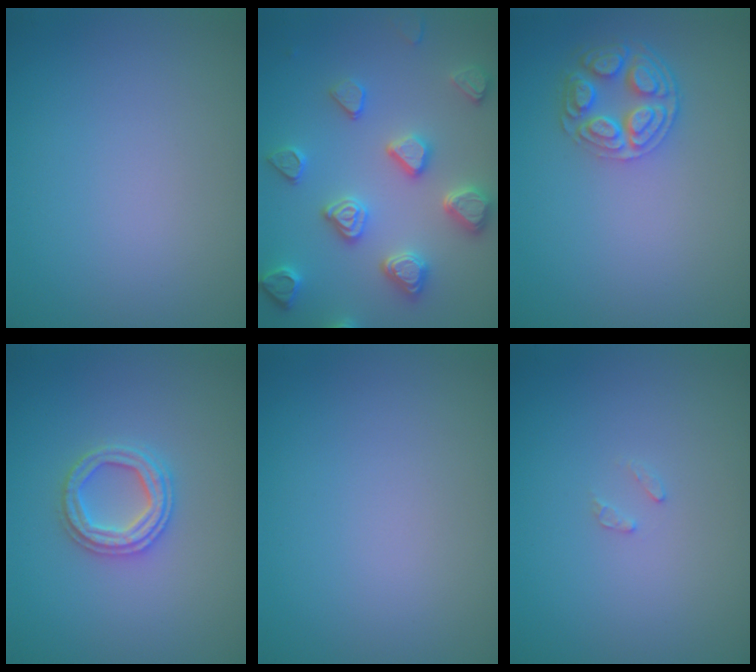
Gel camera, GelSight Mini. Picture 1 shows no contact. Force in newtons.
{"total": 4.6, "press": 4.5, "slide": 0.9}
{"total": 4.2, "press": 3.5, "slide": 2.3}
{"total": 3.3, "press": 3.2, "slide": 0.6}
{"total": 0.0}
{"total": 0.8, "press": 0.7, "slide": 0.1}